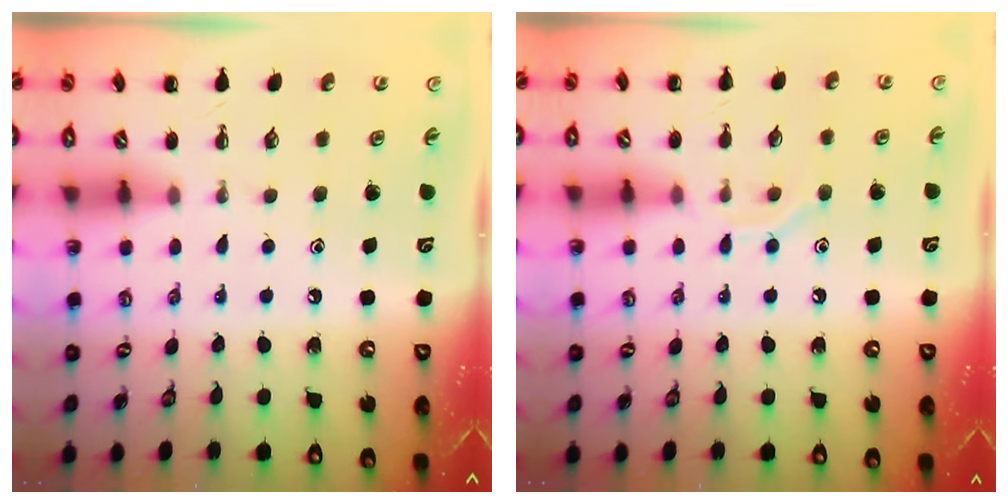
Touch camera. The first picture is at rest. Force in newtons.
{"total": 6.6, "press": 6.6, "slide": 1.1}